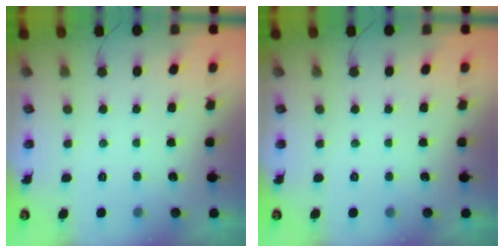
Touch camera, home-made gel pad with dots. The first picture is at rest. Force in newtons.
{"total": 0.0}